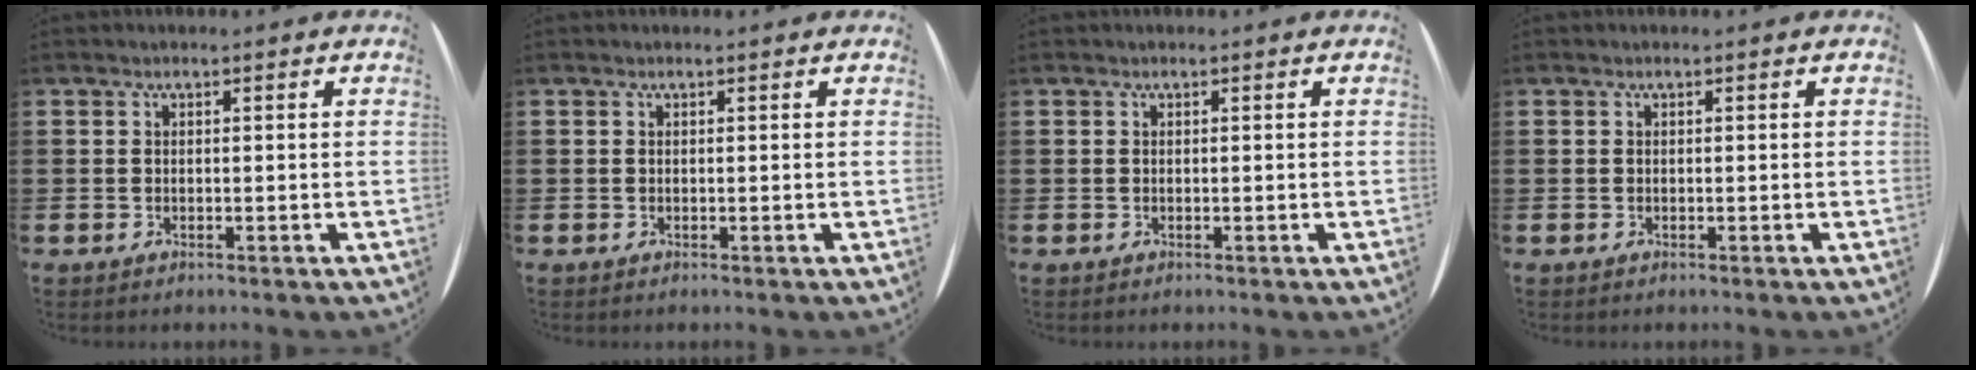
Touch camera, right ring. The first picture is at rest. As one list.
[{"total": 0.0}, {"total": 0.0}, {"total": 0.0}]